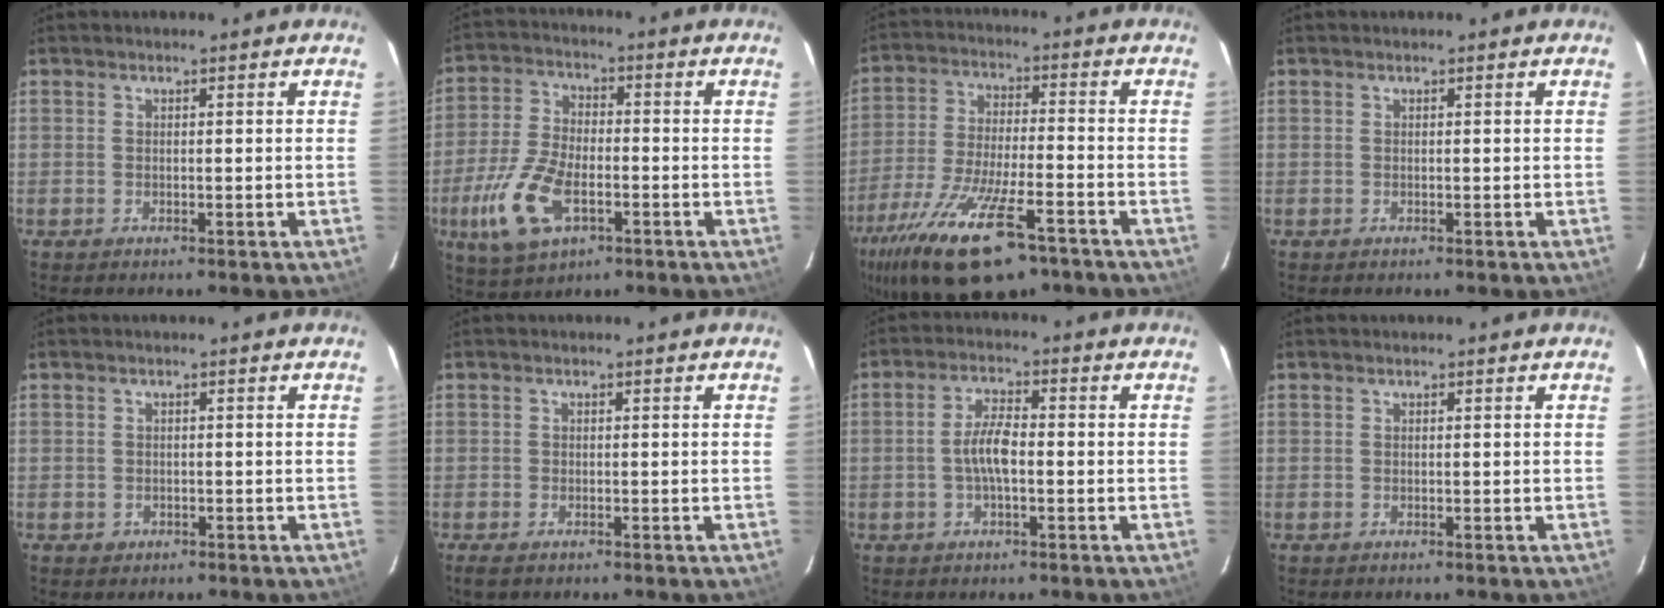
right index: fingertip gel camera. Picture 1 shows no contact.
{"total": 13.0, "force": [-4.9, 6.6, 10.0], "torque": [-0.225, -0.007, -0.090]}
{"total": 20.2, "force": [-12.8, 6.6, 14.2], "torque": [-0.283, -0.049, -0.216]}
{"total": 0.0}
{"total": 1.6, "force": [-0.6, 1.4, 0.4], "torque": [-0.004, 0.001, -0.006]}
{"total": 2.1, "force": [-1.4, 1.0, 1.2], "torque": [-0.024, -0.007, -0.026]}
{"total": 5.4, "force": [-0.9, 1.8, 5.0], "torque": [-0.100, 0.008, -0.018]}
{"total": 0.0}